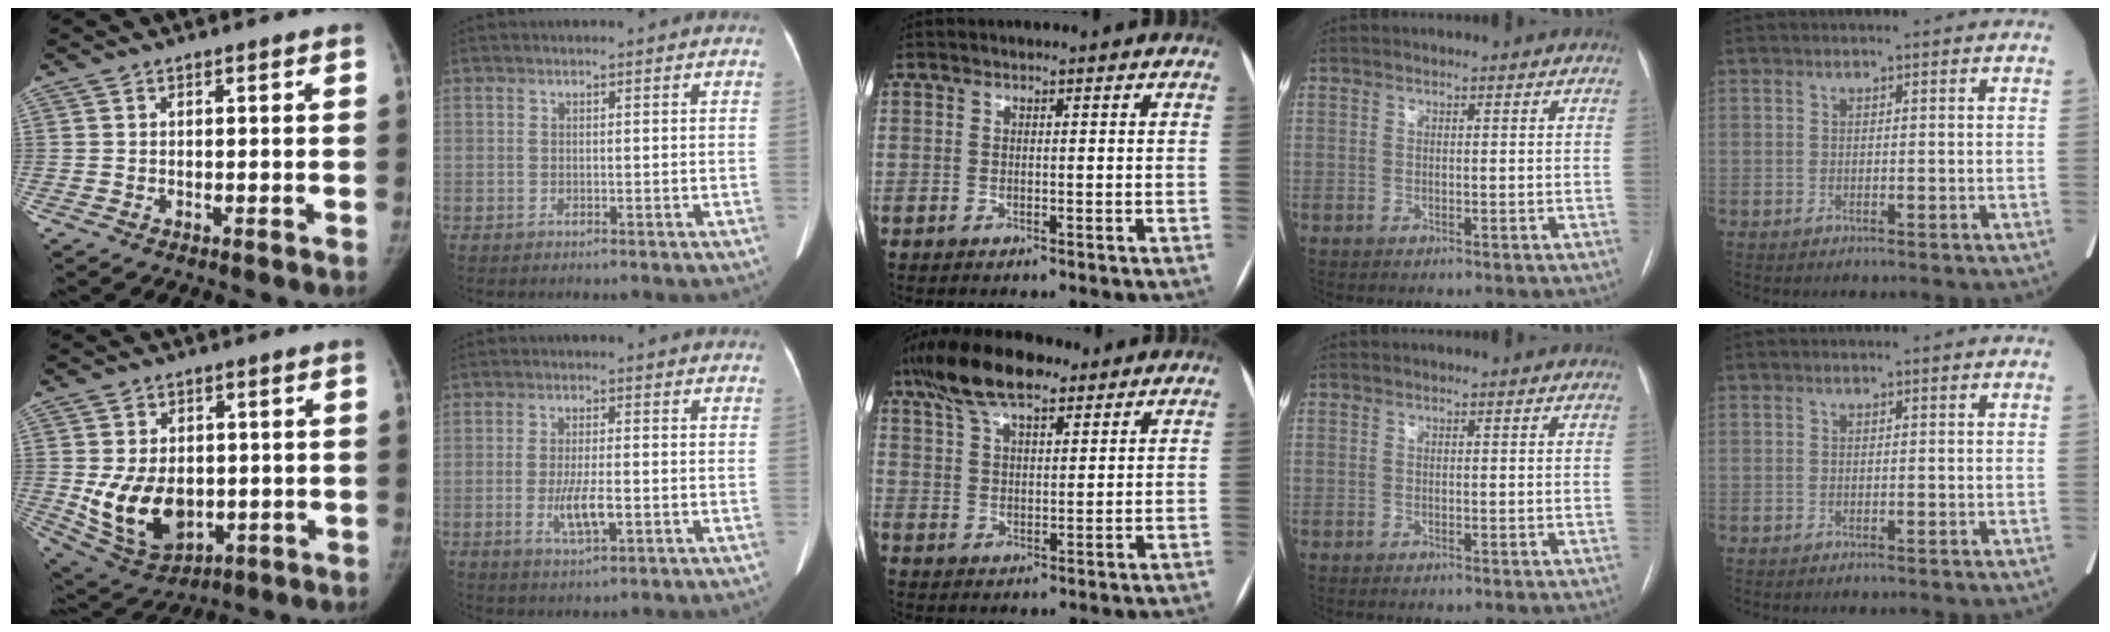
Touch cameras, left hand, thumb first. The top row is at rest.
{"thumb": {"total": 14.1, "force": [-1.3, 9.9, 9.9], "torque": [-0.144, -0.009, 0.007]}, "index": {"total": 4.8, "force": [-1.2, 0.9, 4.6], "torque": [-0.094, -0.008, -0.018]}, "middle": {"total": 11.4, "force": [8.1, 3.9, 7.1], "torque": [-0.145, 0.033, 0.145]}}